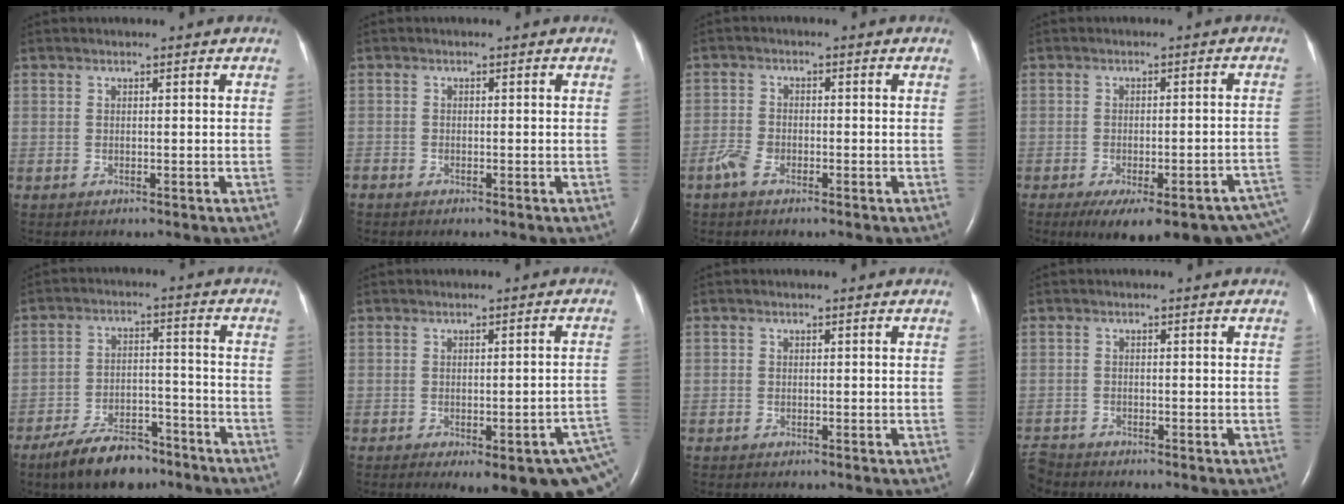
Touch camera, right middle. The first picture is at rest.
{"total": 0.8, "force": [-0.7, 0.3, 0.1], "torque": [-0.005, 0.000, -0.015]}
{"total": 2.8, "force": [-1.8, 1.3, 1.7], "torque": [-0.045, 0.001, -0.038]}
{"total": 19.8, "force": [-14.6, 4.1, 12.7], "torque": [-0.110, -0.006, -0.173]}
{"total": 10.0, "force": [-7.7, 3.8, 5.1], "torque": [-0.097, -0.005, -0.133]}
{"total": 13.7, "force": [-7.8, 3.6, 10.6], "torque": [-0.075, 0.002, -0.084]}
{"total": 0.6, "force": [-0.3, 0.6, 0.0], "torque": [0.001, 0.006, -0.008]}
{"total": 2.9, "force": [-2.8, 0.8, 0.0], "torque": [-0.002, -0.010, -0.051]}